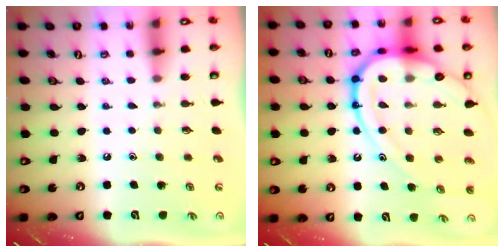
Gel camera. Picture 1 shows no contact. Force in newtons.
{"total": 21.8, "press": 21.7, "slide": 2.2}